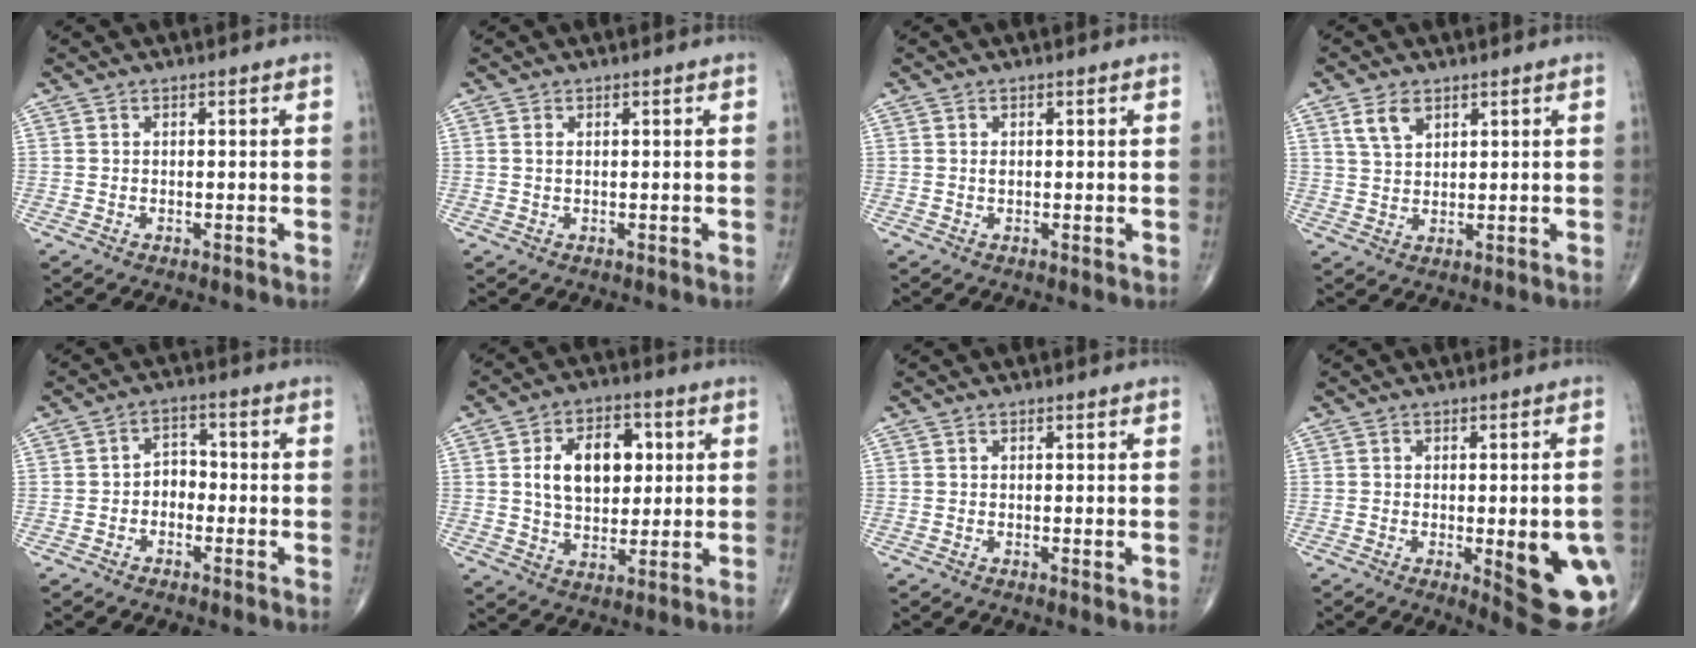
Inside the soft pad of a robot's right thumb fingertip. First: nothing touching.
{"total": 0.7, "force": [0.2, 0.3, 0.6], "torque": [-0.016, 0.005, 0.007]}
{"total": 1.1, "force": [0.1, 0.5, 1.0], "torque": [-0.018, -0.002, 0.001]}
{"total": 4.8, "force": [2.6, 2.8, 2.9], "torque": [-0.046, -0.010, 0.054]}
{"total": 3.7, "force": [-1.4, 2.7, 2.0], "torque": [-0.012, 0.024, -0.035]}
{"total": 12.9, "force": [2.5, 8.3, 9.5], "torque": [-0.123, 0.004, 0.042]}
{"total": 0.8, "force": [-0.2, 0.1, 0.8], "torque": [-0.017, -0.004, -0.002]}
{"total": 15.4, "force": [-3.4, 4.7, 14.3], "torque": [-0.140, -0.007, -0.022]}